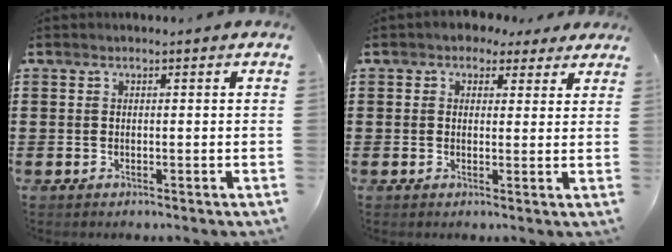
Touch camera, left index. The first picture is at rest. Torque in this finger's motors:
{"motor_torque": [2.14, 0.00, 0.47, 0.04]}